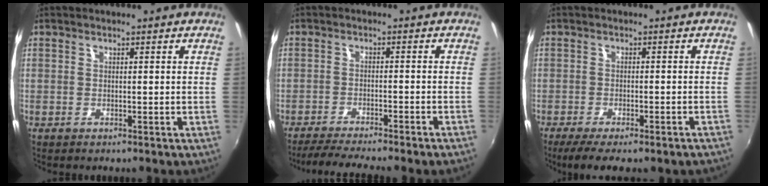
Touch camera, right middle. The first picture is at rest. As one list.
[{"total": 8.1, "force": [-7.2, -0.9, 3.6], "torque": [-0.087, -0.009, -0.109]}, {"total": 8.8, "force": [-6.8, 1.6, 5.4], "torque": [-0.115, -0.035, -0.097]}]